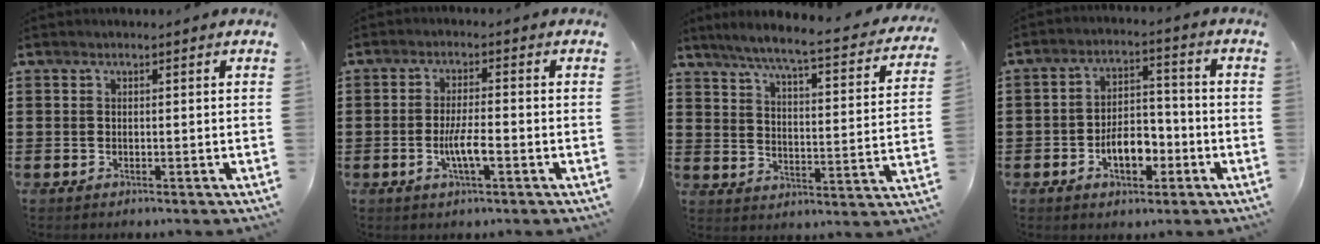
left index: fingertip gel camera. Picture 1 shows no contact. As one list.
[{"total": 4.7, "force": [-1.3, 0.9, 4.4], "torque": [-0.087, -0.003, -0.027]}, {"total": 5.8, "force": [4.9, -0.4, 3.1], "torque": [-0.082, -0.040, 0.075]}, {"total": 6.9, "force": [-2.8, 3.8, 5.1], "torque": [-0.084, 0.009, -0.052]}]